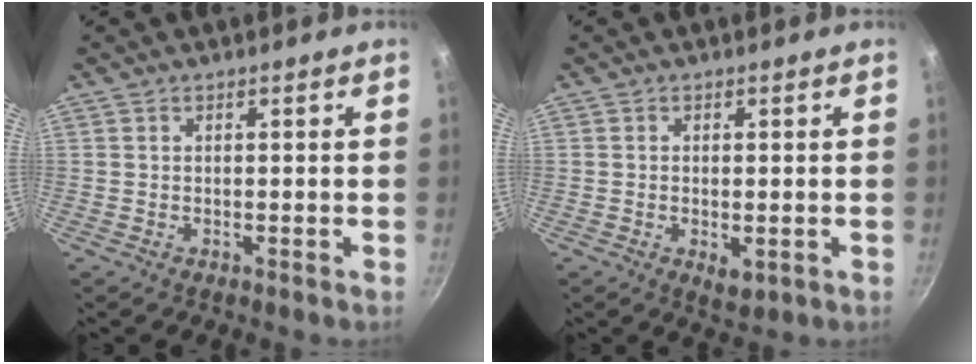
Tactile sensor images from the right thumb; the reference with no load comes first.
{"total": 3.2, "force": [-0.7, 1.7, 2.6], "torque": [-0.041, -0.011, -0.007]}